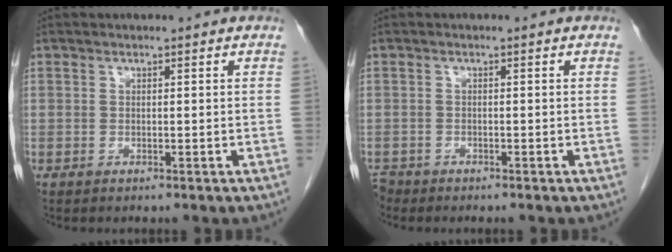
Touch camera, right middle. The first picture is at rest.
{"total": 1.7, "force": [-1.6, 0.6, -0.1], "torque": [-0.004, -0.004, -0.028]}